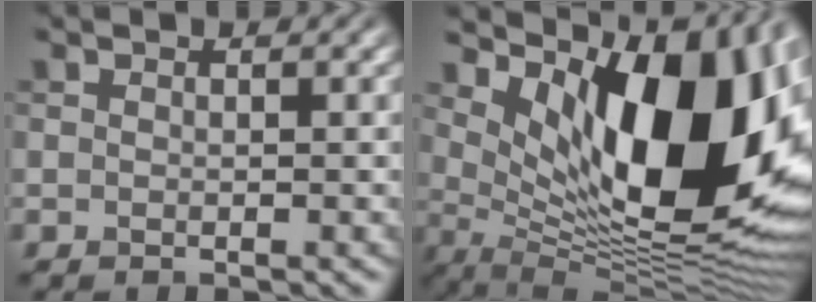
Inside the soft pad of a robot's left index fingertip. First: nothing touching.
{"total": 15.5, "force": [4.0, 7.4, 13.1], "torque": [-0.185, -0.019, 0.078]}